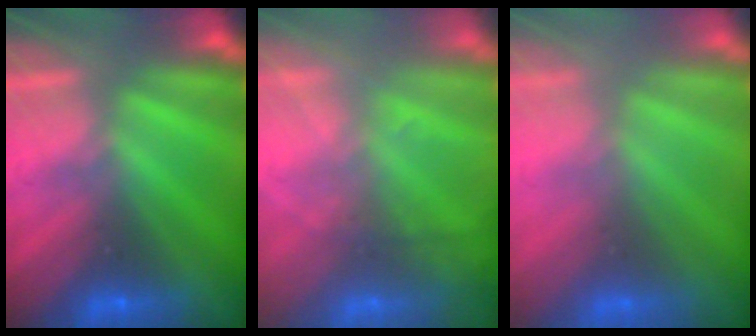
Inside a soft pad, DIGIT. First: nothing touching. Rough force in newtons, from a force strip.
{"total": 7.4}
{"total": 3.1}